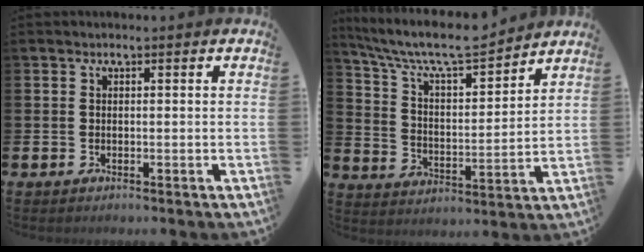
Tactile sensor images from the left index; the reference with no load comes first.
{"total": 8.9, "force": [8.2, 1.5, 3.1], "torque": [-0.093, -0.058, 0.140]}